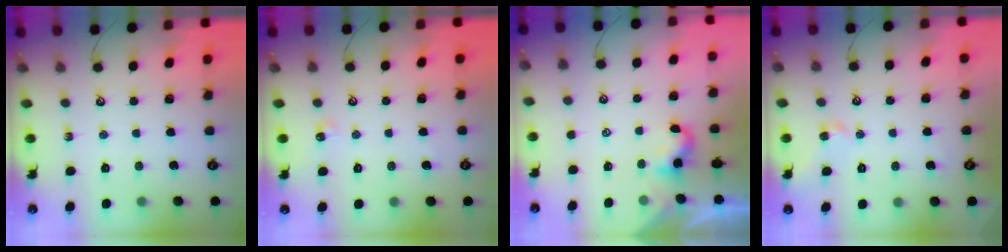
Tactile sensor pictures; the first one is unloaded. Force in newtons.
{"total": 3.2, "press": 3.2, "slide": 0.5}
{"total": 2.9, "press": 2.9, "slide": 0.2}
{"total": 2.2, "press": 2.1, "slide": 0.7}